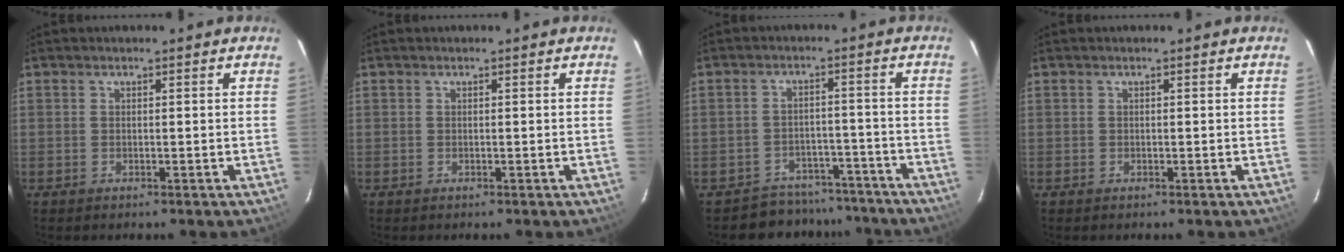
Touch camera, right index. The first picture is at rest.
{"total": 0.0}
{"total": 9.9, "force": [-8.4, 5.3, 0.7], "torque": [-0.020, 0.036, -0.104]}
{"total": 0.0}